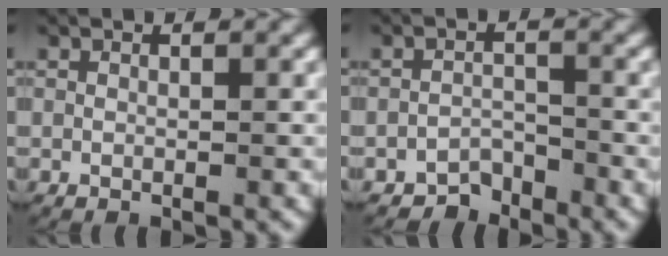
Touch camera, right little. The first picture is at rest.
{"total": 2.6, "force": [-2.3, 1.1, 0.1], "torque": [0.004, -0.008, -0.045]}